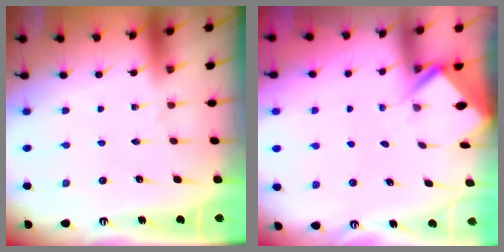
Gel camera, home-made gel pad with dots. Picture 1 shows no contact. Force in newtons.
{"total": 2.4, "press": 2.4, "slide": 0.1}